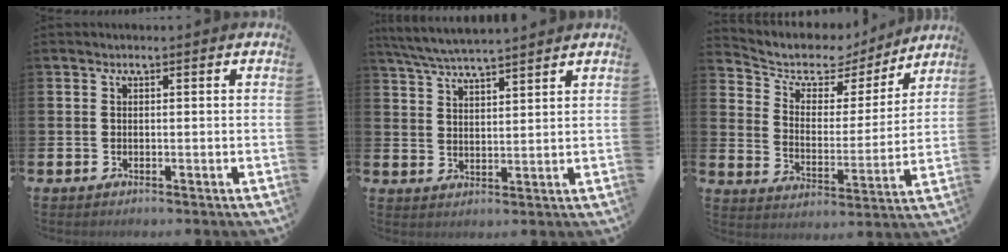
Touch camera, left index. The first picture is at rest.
{"total": 5.7, "force": [5.5, 0.2, 1.4], "torque": [-0.049, -0.020, 0.100]}
{"total": 7.0, "force": [5.8, 3.3, 1.9], "torque": [-0.069, -0.040, 0.097]}